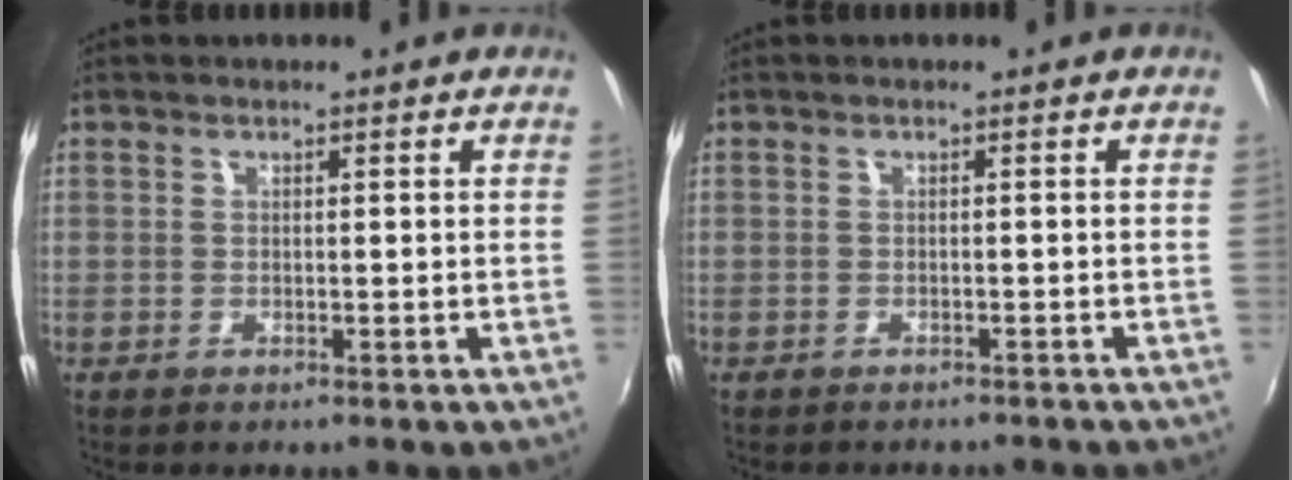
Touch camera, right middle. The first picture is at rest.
{"total": 2.7, "force": [-2.5, 0.8, 0.8], "torque": [-0.020, -0.011, -0.034]}